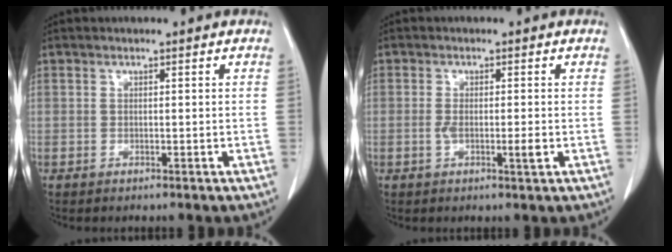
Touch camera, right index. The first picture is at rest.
{"total": 3.0, "force": [-0.7, 0.4, 2.9], "torque": [-0.055, -0.004, -0.011]}